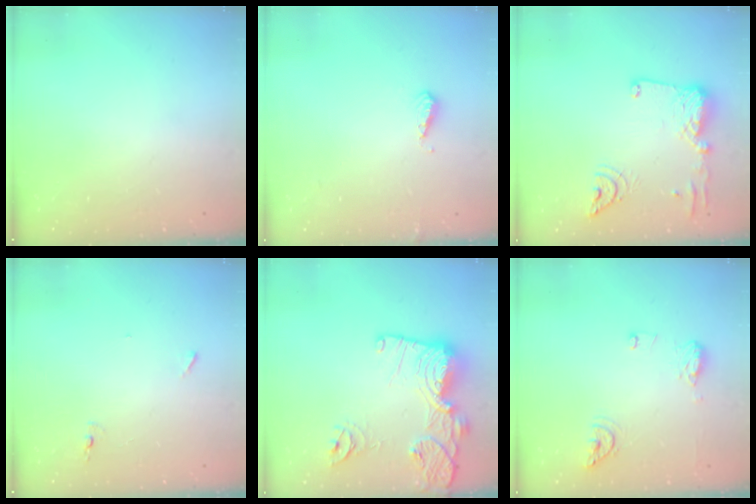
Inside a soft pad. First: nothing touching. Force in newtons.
{"total": 3.7, "press": 3.6, "slide": 1.0}
{"total": 15.6, "press": 15.5, "slide": 1.8}
{"total": 4.7, "press": 4.5, "slide": 1.4}
{"total": 18.6, "press": 18.6, "slide": 1.6}
{"total": 12.8, "press": 10.6, "slide": 7.2}